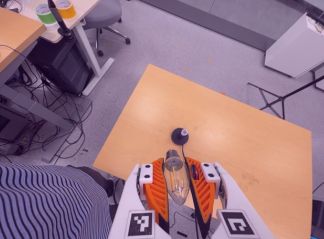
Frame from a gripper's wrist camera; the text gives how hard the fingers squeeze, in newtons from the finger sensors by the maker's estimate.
{"total": 22.9, "left": 24.2, "right": 21.5}